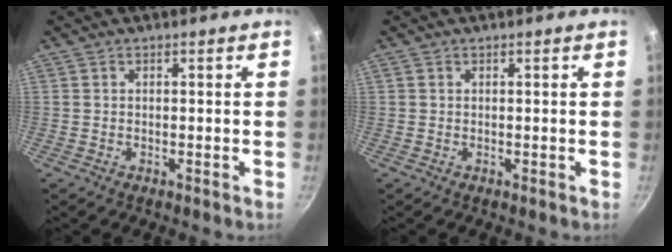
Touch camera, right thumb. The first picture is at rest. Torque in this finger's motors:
{"motor_torque": [-0.44, 0.24, 0.45, 0.01, -0.03]}